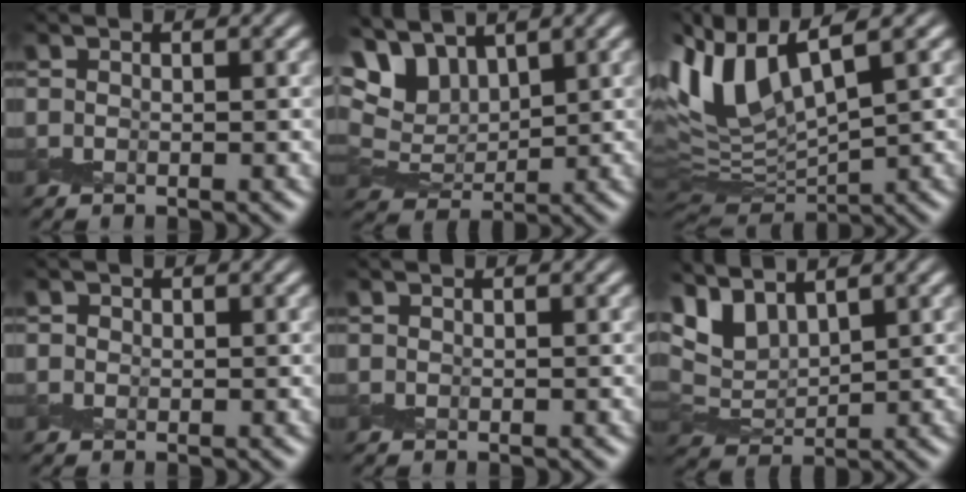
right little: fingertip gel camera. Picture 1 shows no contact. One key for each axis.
{"total": 6.5, "fx": 4.3, "fy": 3.0, "fz": 3.8, "tx": -0.101, "ty": 0.014, "tz": 0.073}
{"total": 7.4, "fx": 4.4, "fy": 2.4, "fz": 5.4, "tx": -0.124, "ty": 0.010, "tz": 0.084}
{"total": 0.5, "fx": 0.0, "fy": 0.5, "fz": 0.1, "tx": -0.003, "ty": -0.002, "tz": -0.003}
{"total": 0.0}
{"total": 3.9, "fx": 3.1, "fy": 1.2, "fz": 1.9, "tx": -0.048, "ty": -0.002, "tz": 0.055}